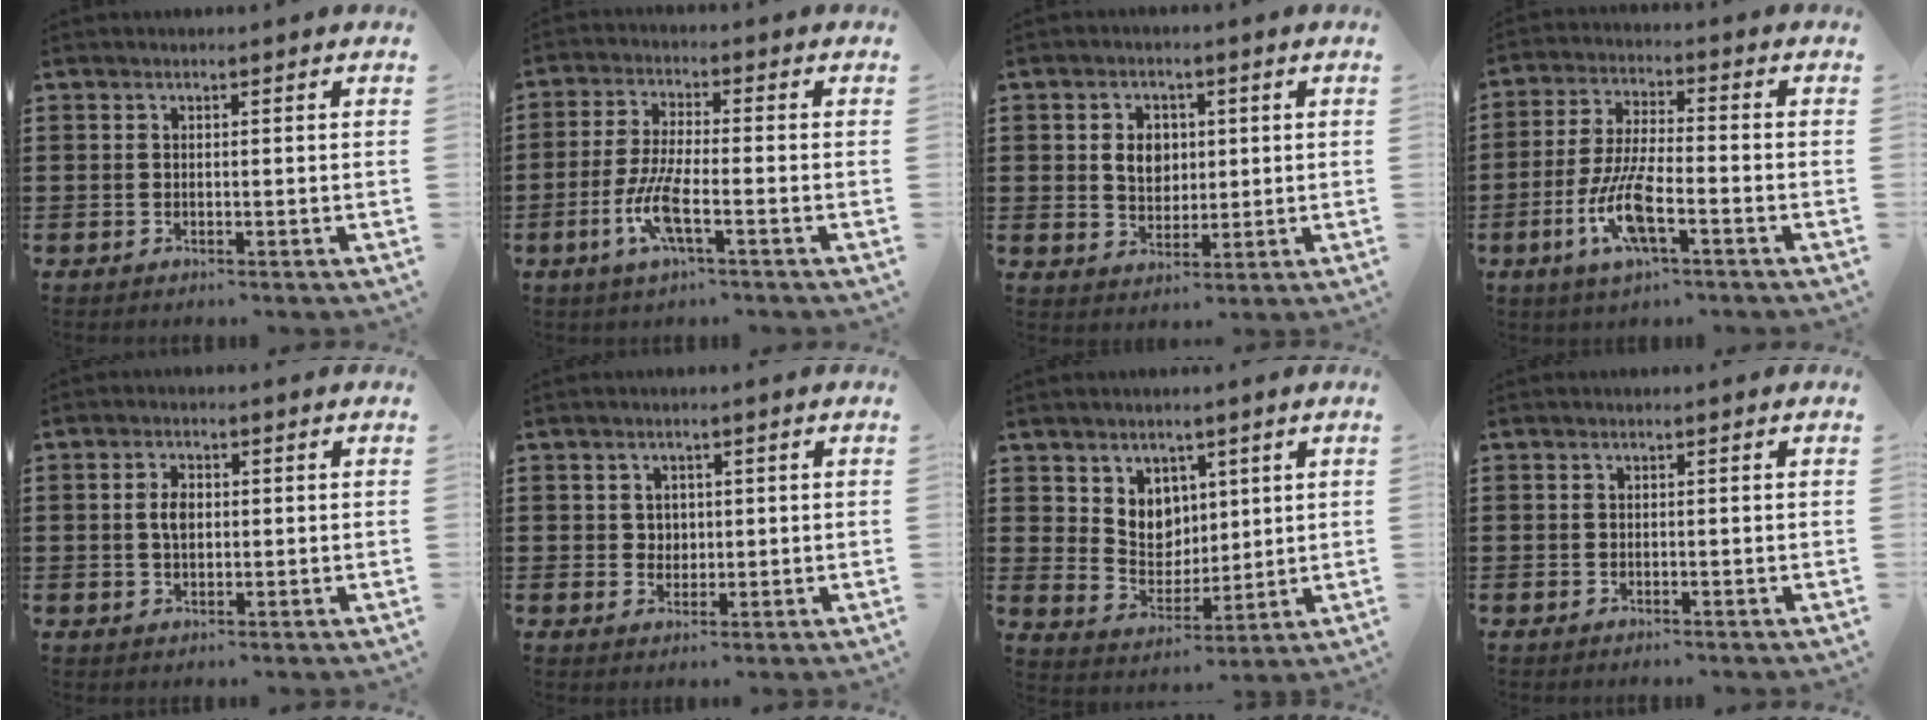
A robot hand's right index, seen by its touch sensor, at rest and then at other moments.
{"total": 7.2, "force": [-2.9, 1.7, 6.4], "torque": [-0.146, -0.015, -0.059]}
{"total": 4.8, "force": [0.8, 3.8, 2.8], "torque": [-0.061, 0.010, 0.009]}
{"total": 9.3, "force": [-3.8, 2.4, 8.2], "torque": [-0.185, -0.014, -0.075]}
{"total": 3.1, "force": [0.3, 1.7, 2.5], "torque": [-0.052, 0.007, 0.003]}
{"total": 2.1, "force": [0.7, 1.9, 0.4], "torque": [-0.016, 0.010, 0.012]}
{"total": 6.2, "force": [3.4, 5.1, 1.0], "torque": [-0.034, -0.011, 0.062]}
{"total": 0.0}